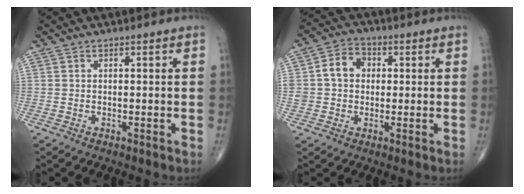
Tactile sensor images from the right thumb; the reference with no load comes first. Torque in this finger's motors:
{"motor_torque": [1.07, 1.05, 0.68, 0.00, 0.04]}